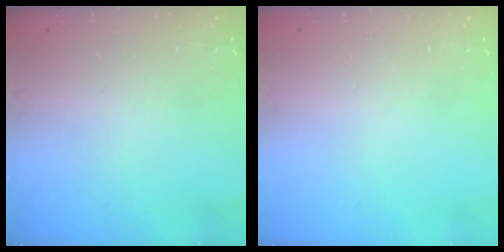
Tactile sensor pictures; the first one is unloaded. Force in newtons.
{"total": 0.0}